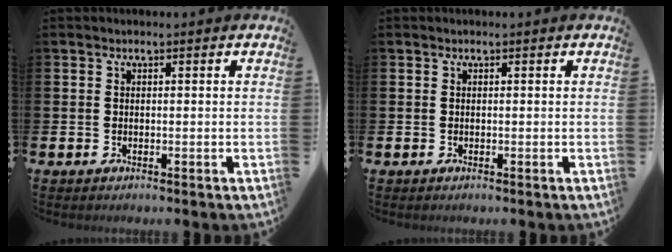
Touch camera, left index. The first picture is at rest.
{"total": 0.0}